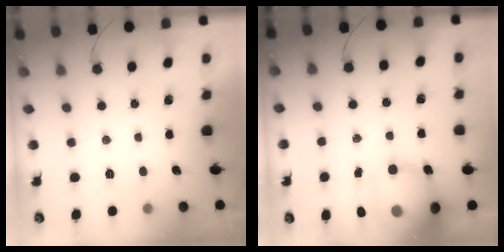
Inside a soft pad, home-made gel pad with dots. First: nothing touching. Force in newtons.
{"total": 15.7, "press": 15.3, "slide": 3.7}